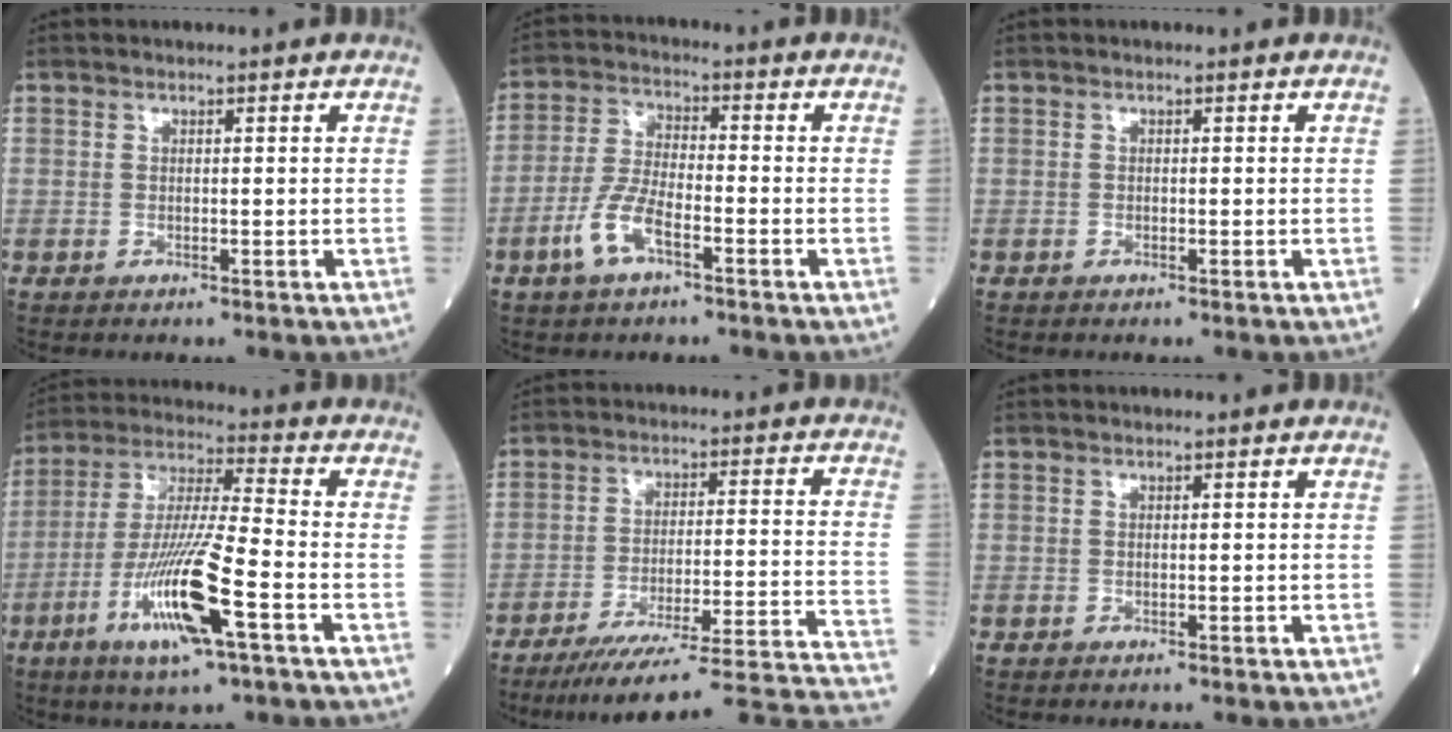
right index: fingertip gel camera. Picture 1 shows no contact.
{"total": 7.1, "force": [-3.5, 2.2, 5.7], "torque": [-0.128, -0.001, -0.072]}
{"total": 0.0}
{"total": 15.0, "force": [-6.1, 0.8, 13.7], "torque": [-0.277, -0.018, -0.112]}
{"total": 25.9, "force": [-23.2, -1.4, 11.3], "torque": [-0.077, -0.024, -0.316]}
{"total": 0.0}